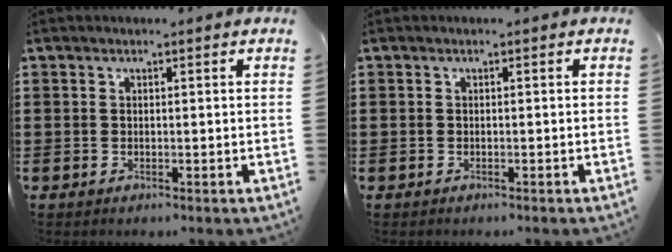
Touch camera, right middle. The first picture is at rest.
{"total": 0.0}